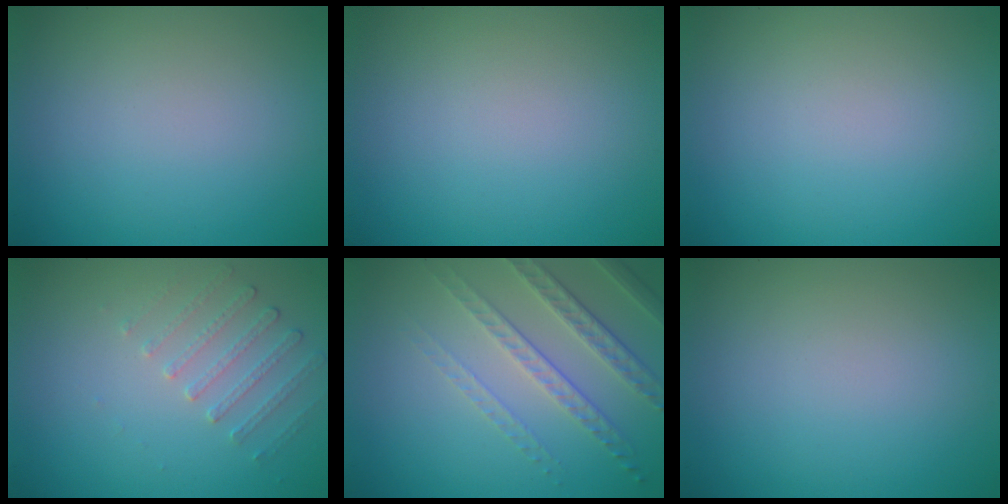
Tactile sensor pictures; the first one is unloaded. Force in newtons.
{"total": 0.0}
{"total": 0.0}
{"total": 1.7, "press": 1.2, "slide": 1.2}
{"total": 4.5, "press": 3.1, "slide": 3.3}
{"total": 0.0}